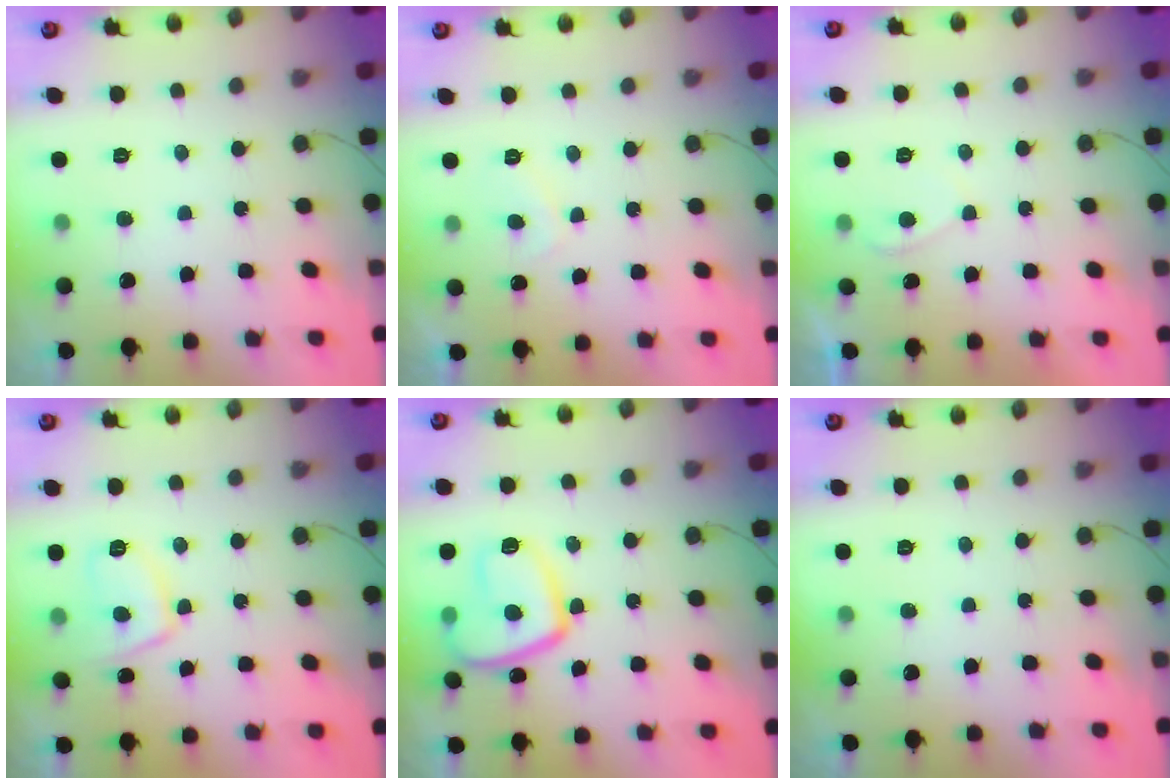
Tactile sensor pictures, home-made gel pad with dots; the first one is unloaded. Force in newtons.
{"total": 2.1, "press": 2.0, "slide": 0.8}
{"total": 1.3, "press": 1.2, "slide": 0.6}
{"total": 7.3, "press": 7.3, "slide": 0.7}
{"total": 12.8, "press": 12.7, "slide": 1.3}
{"total": 0.0}